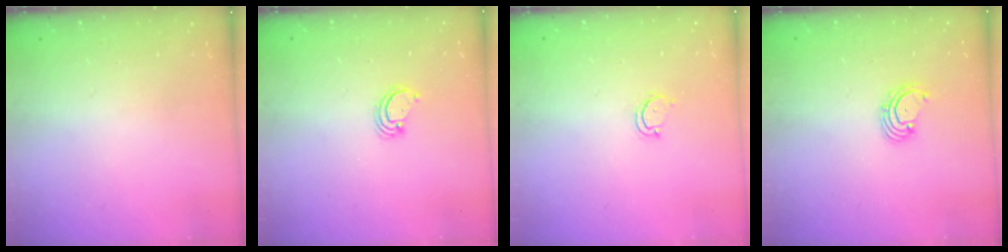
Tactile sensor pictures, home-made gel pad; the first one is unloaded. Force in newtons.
{"total": 2.6, "press": 2.6, "slide": 0.2}
{"total": 2.7, "press": 2.7, "slide": 0.3}
{"total": 2.6, "press": 2.5, "slide": 0.6}